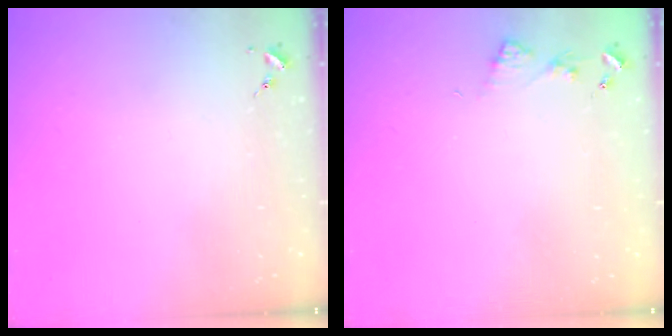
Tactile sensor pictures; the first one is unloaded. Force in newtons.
{"total": 4.5, "press": 4.5, "slide": 0.5}